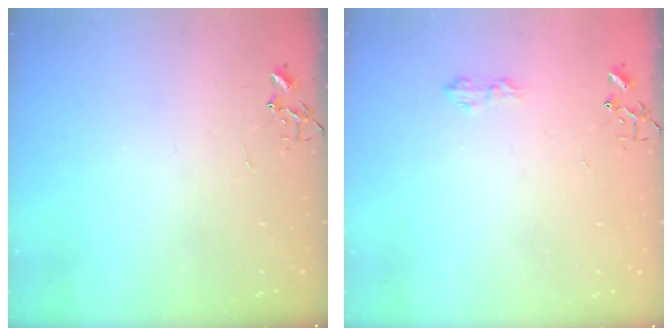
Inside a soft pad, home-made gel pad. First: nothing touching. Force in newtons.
{"total": 5.9, "press": 5.9, "slide": 0.8}